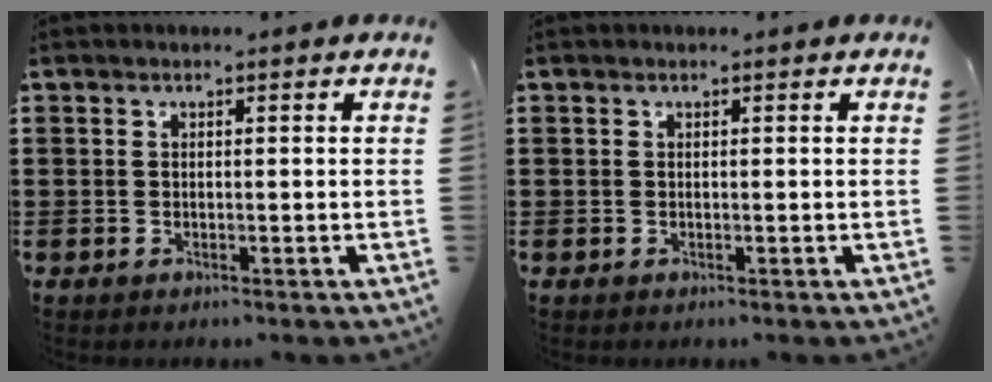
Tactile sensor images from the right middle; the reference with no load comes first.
{"total": 0.0}